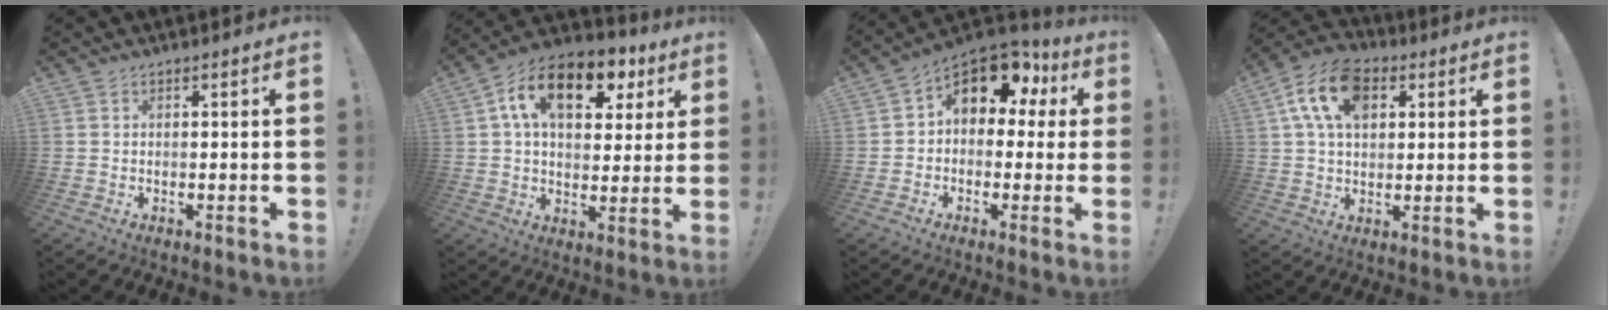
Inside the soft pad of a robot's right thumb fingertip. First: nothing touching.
{"total": 16.7, "force": [7.0, 9.7, 11.6], "torque": [-0.191, -0.017, 0.121]}
{"total": 11.3, "force": [5.2, 6.8, 7.3], "torque": [-0.109, -0.028, 0.094]}
{"total": 14.3, "force": [5.3, 9.3, 9.4], "torque": [-0.167, 0.001, 0.100]}